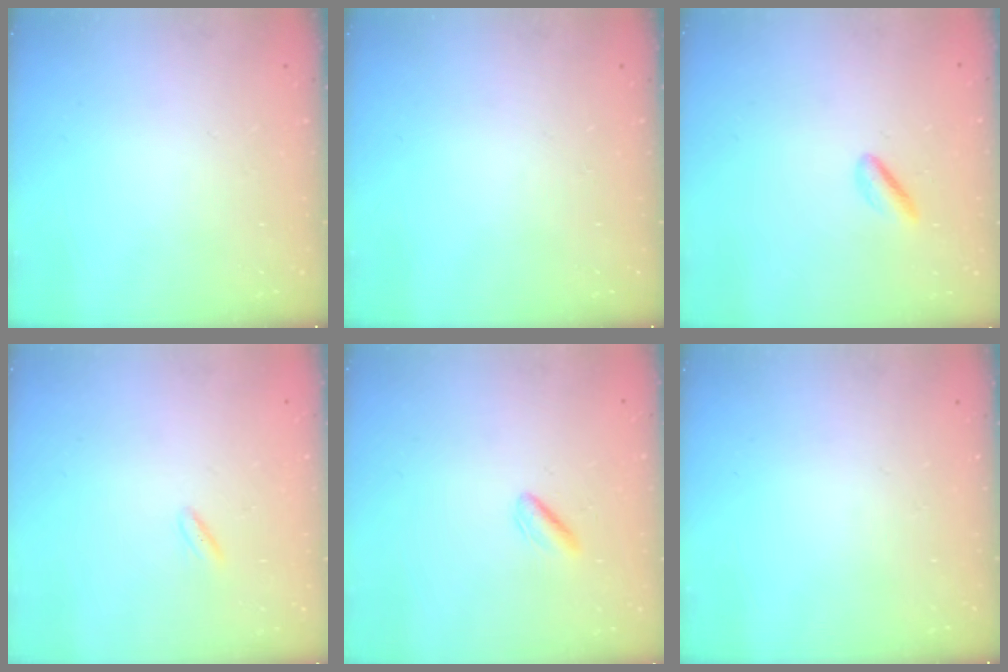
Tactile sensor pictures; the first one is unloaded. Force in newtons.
{"total": 0.0}
{"total": 1.8, "press": 1.5, "slide": 0.9}
{"total": 2.2, "press": 2.0, "slide": 1.0}
{"total": 1.1, "press": 0.8, "slide": 0.8}
{"total": 0.0}